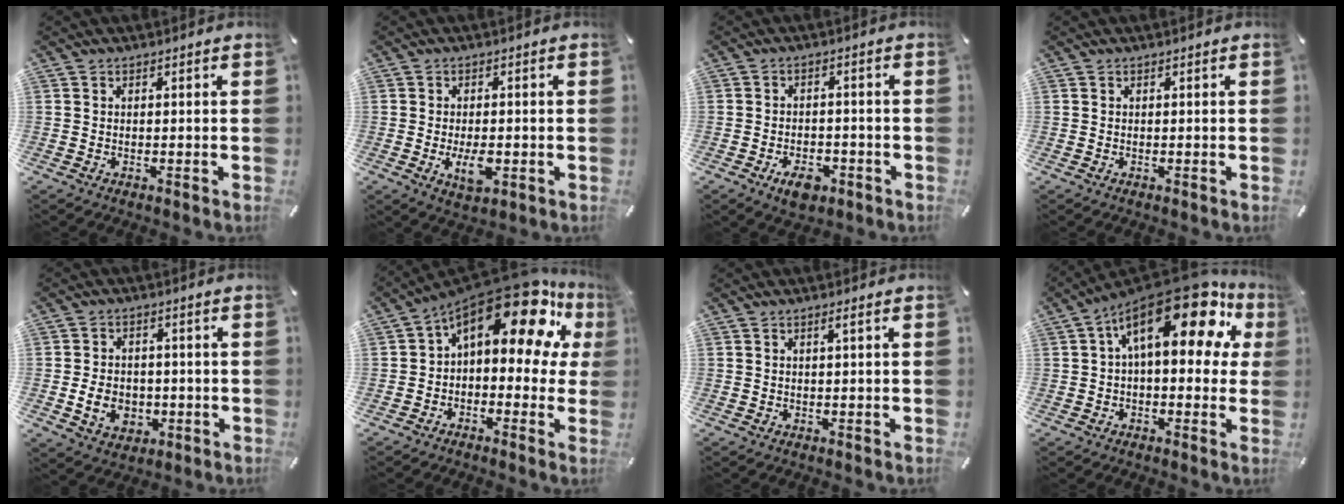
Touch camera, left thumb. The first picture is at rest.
{"total": 6.0, "force": [-1.5, 3.0, 4.9], "torque": [-0.099, -0.003, -0.030]}
{"total": 5.9, "force": [-3.2, 3.5, 3.5], "torque": [-0.063, 0.011, -0.061]}
{"total": 0.0}
{"total": 7.4, "force": [-1.5, 5.9, 4.2], "torque": [-0.093, 0.003, -0.029]}
{"total": 20.2, "force": [9.9, 8.9, 15.2], "torque": [-0.235, -0.076, 0.161]}
{"total": 1.3, "force": [0.4, 0.0, 1.3], "torque": [-0.024, 0.001, 0.005]}
{"total": 21.1, "force": [8.7, 9.3, 16.8], "torque": [-0.274, -0.055, 0.140]}